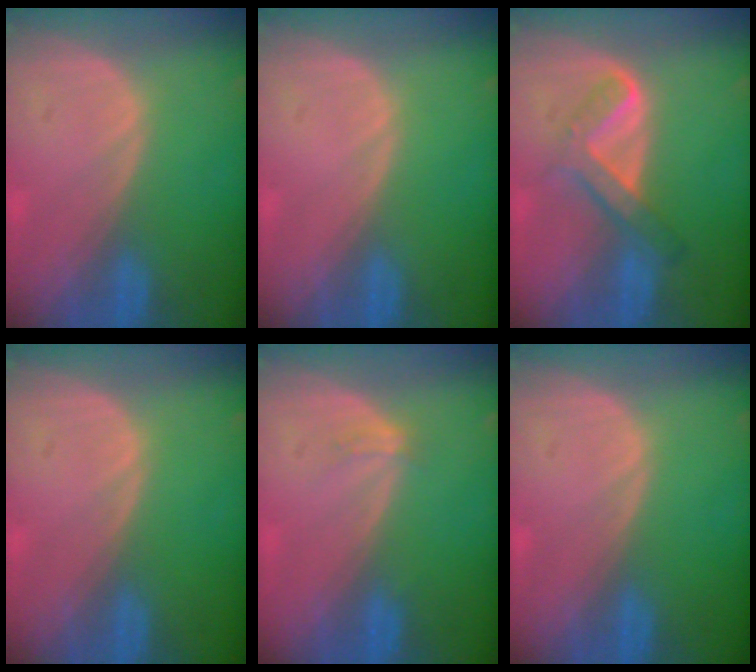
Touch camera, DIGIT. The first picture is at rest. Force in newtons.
{"total": 0.0}
{"total": 5.8, "press": 5.2, "slide": 2.5}
{"total": 0.0}
{"total": 1.5, "press": 1.1, "slide": 1.0}
{"total": 0.0}